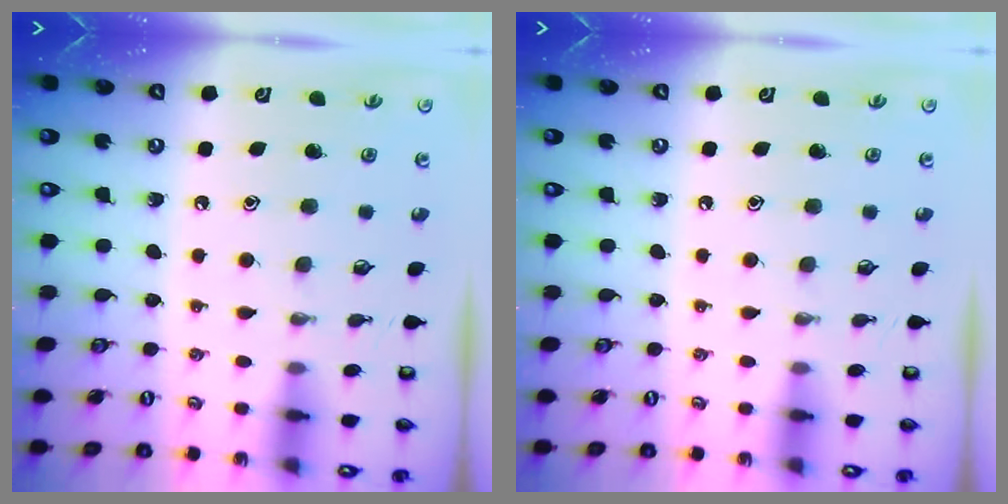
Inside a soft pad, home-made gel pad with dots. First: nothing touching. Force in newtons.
{"total": 0.0}